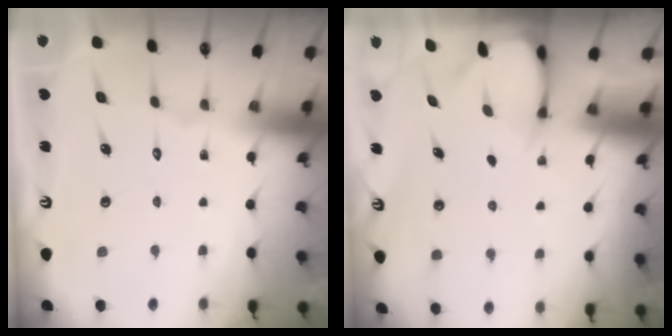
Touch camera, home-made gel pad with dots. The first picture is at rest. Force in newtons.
{"total": 2.6, "press": 2.5, "slide": 0.3}